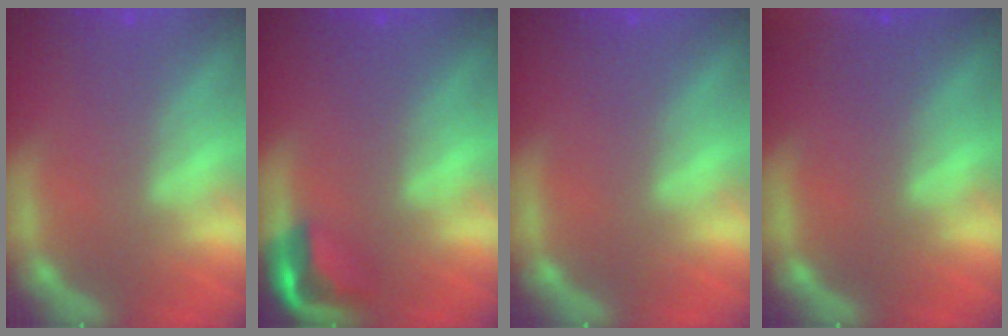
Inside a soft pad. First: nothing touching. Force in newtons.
{"total": 3.5}
{"total": 0.0}
{"total": 6.4}